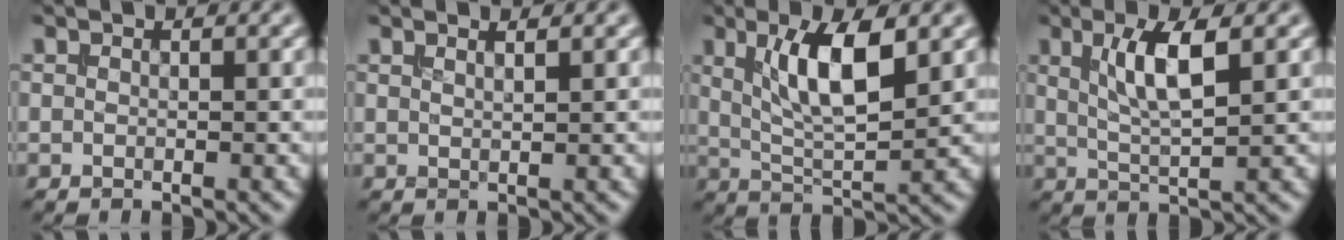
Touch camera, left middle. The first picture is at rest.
{"total": 1.4, "force": [1.0, 0.5, 0.8], "torque": [-0.002, 0.003, 0.005]}
{"total": 6.6, "force": [2.3, 2.0, 5.8], "torque": [-0.105, -0.005, 0.042]}
{"total": 4.8, "force": [1.7, 1.2, 4.3], "torque": [-0.083, -0.001, 0.033]}